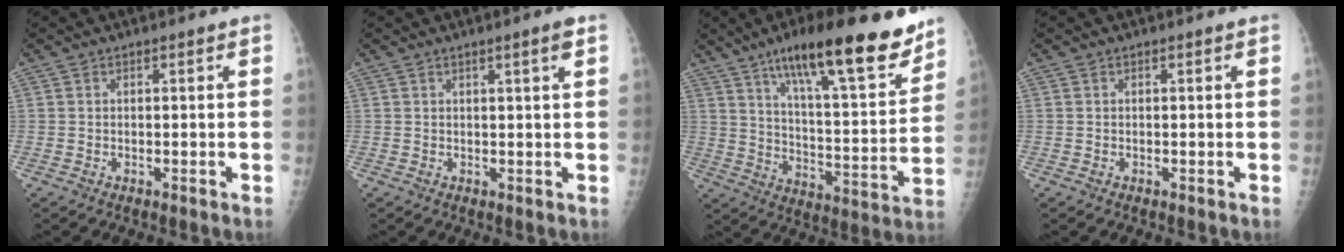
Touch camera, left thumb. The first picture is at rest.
{"total": 2.1, "force": [1.1, -0.2, 1.8], "torque": [-0.029, -0.005, 0.017]}
{"total": 21.2, "force": [13.9, 4.7, 15.2], "torque": [-0.203, -0.062, 0.216]}
{"total": 0.0}